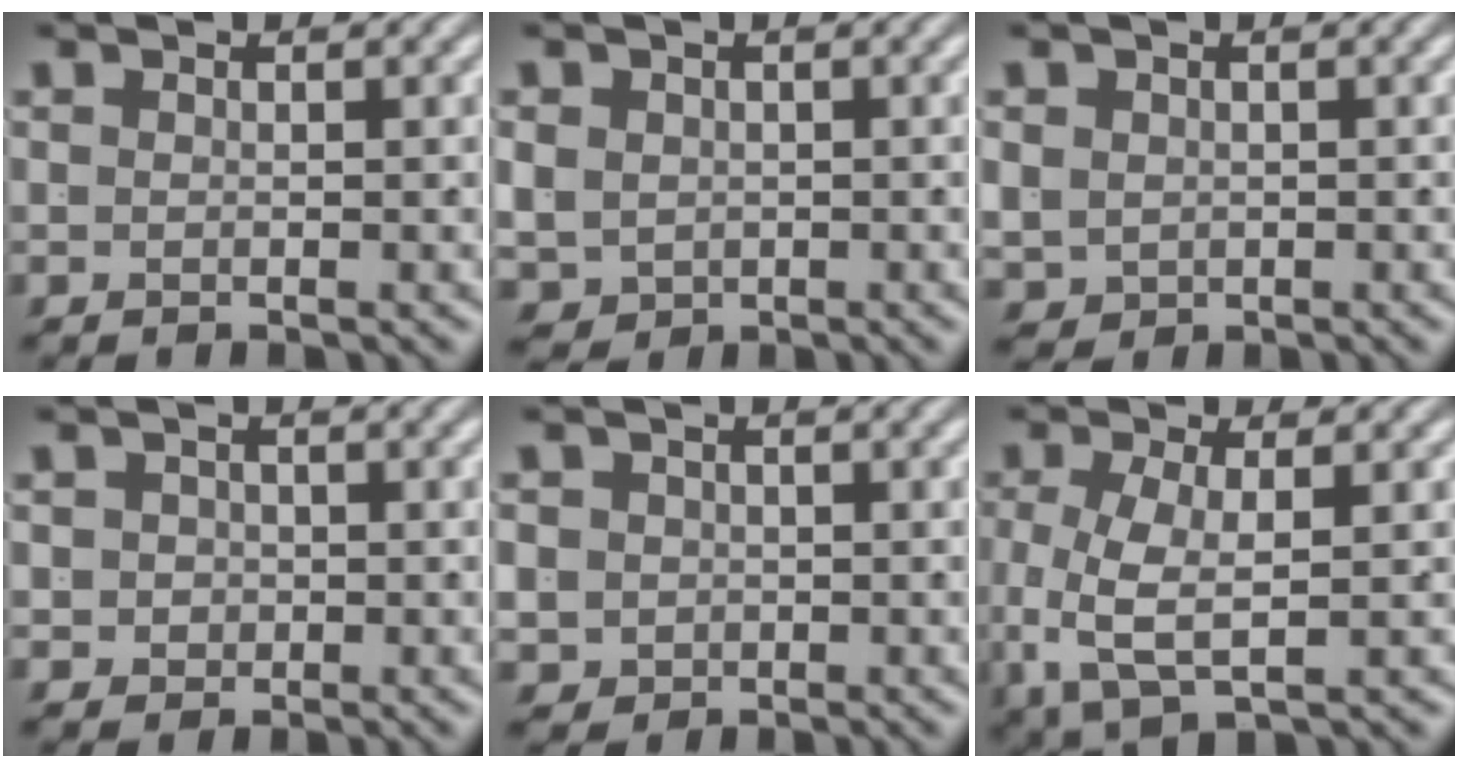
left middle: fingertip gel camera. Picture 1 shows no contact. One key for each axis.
{"total": 5.7, "fx": -1.3, "fy": 5.1, "fz": 2.3, "tx": -0.068, "ty": -0.039, "tz": -0.004}
{"total": 3.9, "fx": -0.7, "fy": 3.5, "fz": 1.5, "tx": -0.055, "ty": -0.035, "tz": 0.007}
{"total": 3.5, "fx": -0.6, "fy": 3.3, "fz": 1.0, "tx": -0.034, "ty": -0.016, "tz": -0.007}
{"total": 4.7, "fx": -1.1, "fy": 4.3, "fz": 1.6, "tx": -0.052, "ty": -0.029, "tz": -0.008}
{"total": 5.4, "fx": -0.7, "fy": 3.0, "fz": 4.5, "tx": -0.115, "ty": -0.028, "tz": 0.006}